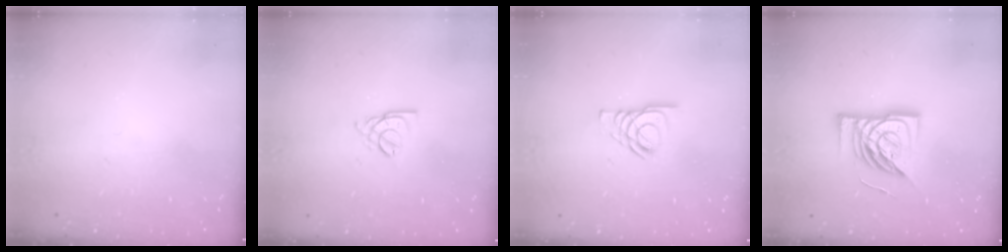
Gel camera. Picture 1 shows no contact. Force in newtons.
{"total": 2.3, "press": 2.3, "slide": 0.5}
{"total": 5.9, "press": 5.8, "slide": 0.8}
{"total": 15.1, "press": 15.0, "slide": 1.7}